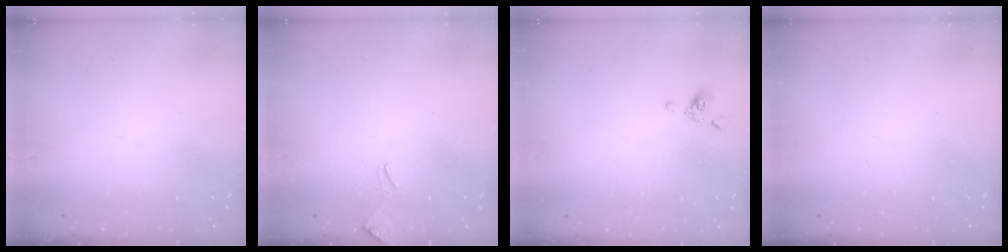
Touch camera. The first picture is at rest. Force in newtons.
{"total": 1.7, "press": 1.6, "slide": 0.5}
{"total": 2.3, "press": 2.2, "slide": 0.5}
{"total": 0.0}